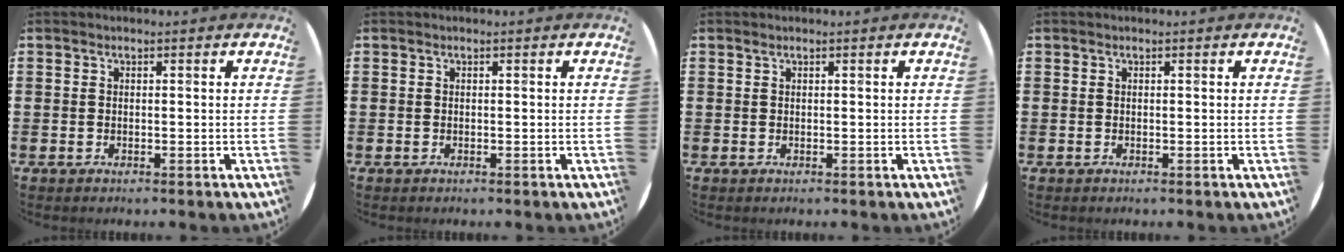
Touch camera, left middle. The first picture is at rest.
{"total": 0.0}
{"total": 0.0}
{"total": 0.0}